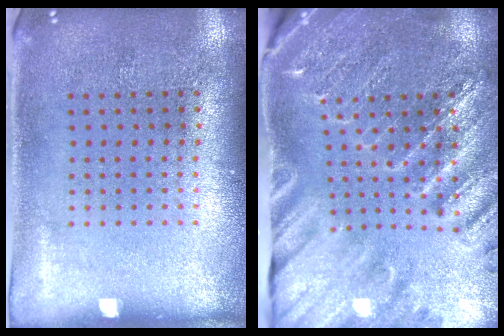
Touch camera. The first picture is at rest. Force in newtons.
{"total": 3.1, "press": 3.0, "slide": 0.5}